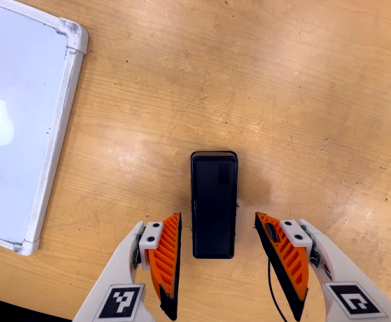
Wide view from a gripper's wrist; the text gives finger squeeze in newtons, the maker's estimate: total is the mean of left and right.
{"total": 0.0}